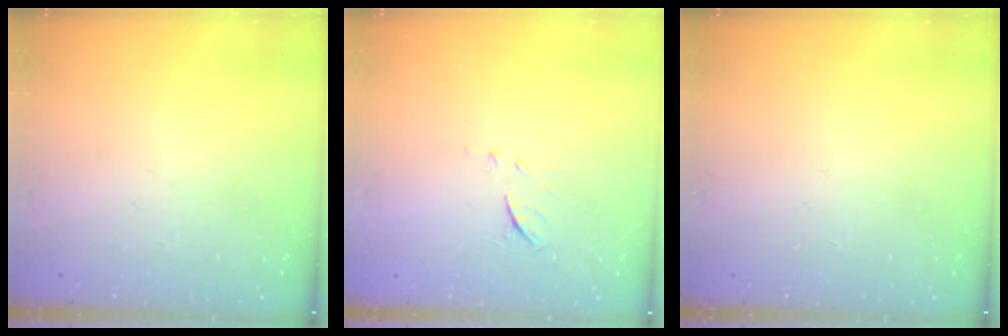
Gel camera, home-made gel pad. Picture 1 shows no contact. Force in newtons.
{"total": 6.3, "press": 6.2, "slide": 0.6}
{"total": 0.0}